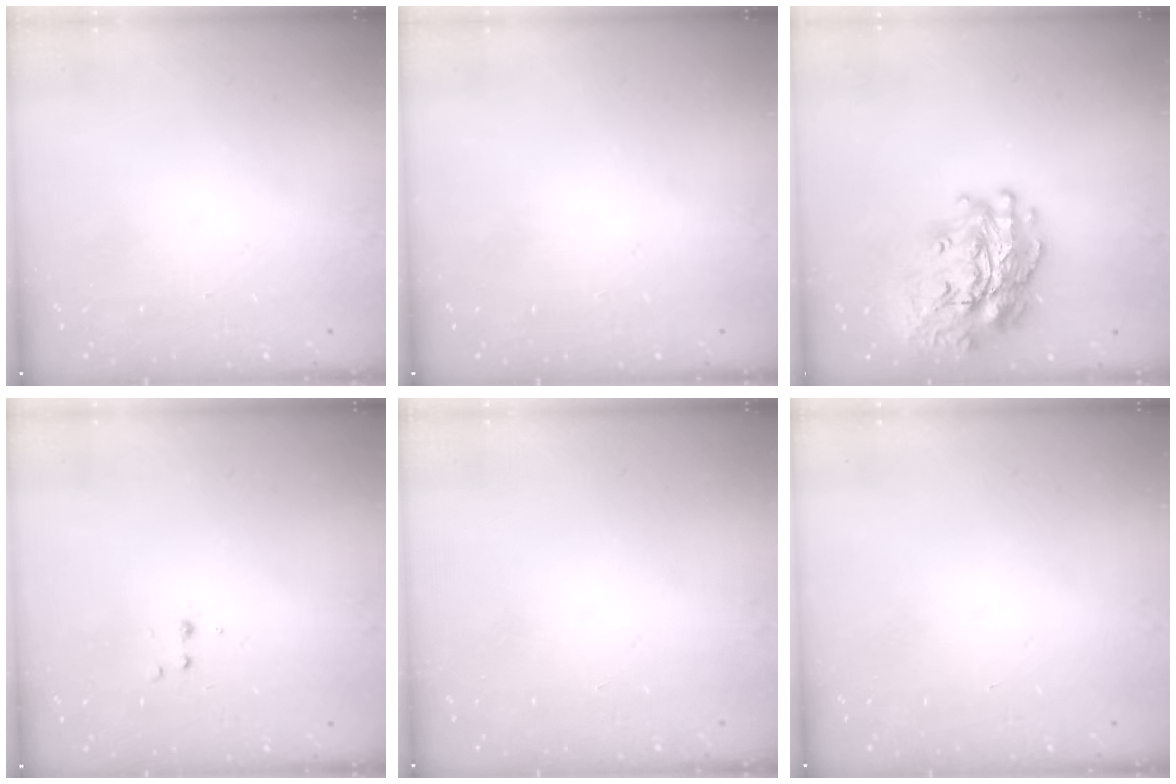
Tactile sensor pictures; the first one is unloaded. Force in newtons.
{"total": 0.0}
{"total": 23.0, "press": 22.8, "slide": 2.4}
{"total": 3.2, "press": 3.1, "slide": 1.0}
{"total": 0.0}
{"total": 0.0}